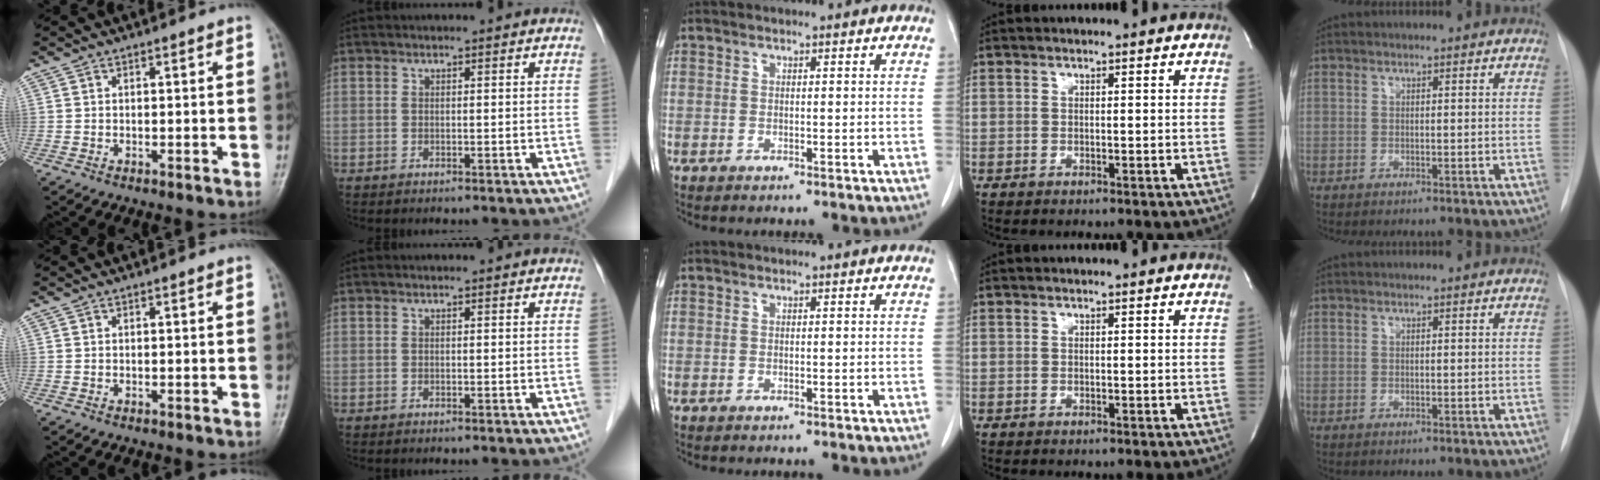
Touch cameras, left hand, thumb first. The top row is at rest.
{}